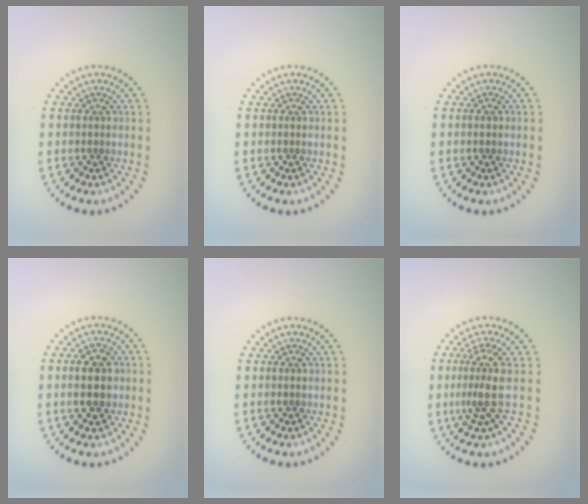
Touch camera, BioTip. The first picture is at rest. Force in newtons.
{"total": 0.0}
{"total": 0.8, "press": 0.8, "slide": 0.1}
{"total": 4.5, "press": 4.5, "slide": 0.1}
{"total": 0.6, "press": 0.6, "slide": 0.0}
{"total": 3.0, "press": 2.2, "slide": 2.1}